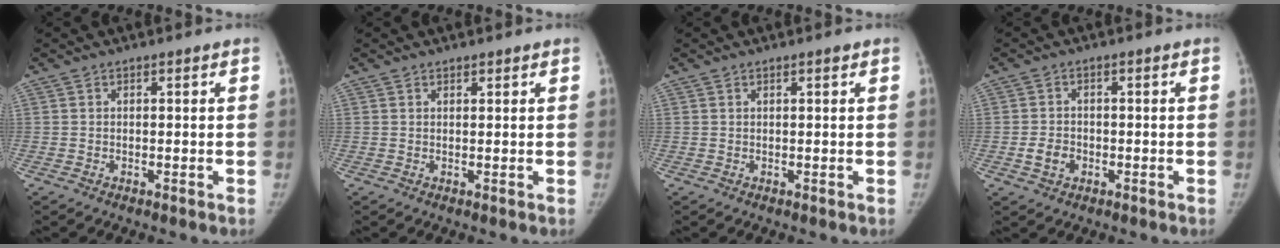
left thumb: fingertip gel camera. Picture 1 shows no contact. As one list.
[{"total": 0.7, "force": [0.5, 0.4, 0.0], "torque": [0.002, -0.004, 0.006]}, {"total": 0.7, "force": [0.5, 0.1, 0.5], "torque": [-0.008, 0.000, 0.007]}, {"total": 3.4, "force": [-1.2, 2.8, 1.6], "torque": [-0.021, 0.008, -0.021]}]